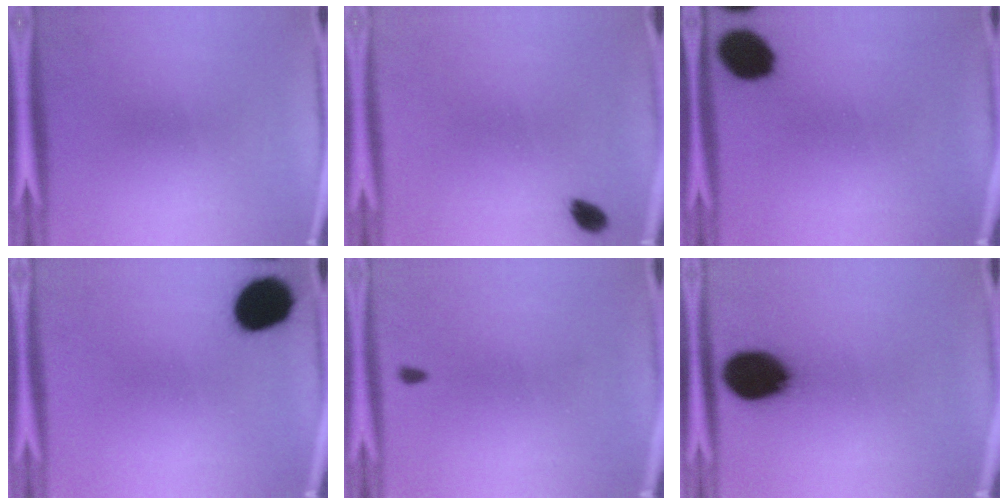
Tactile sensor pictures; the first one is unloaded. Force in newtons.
{"total": 2.6}
{"total": 9.8}
{"total": 14.6}
{"total": 0.8}
{"total": 15.2}